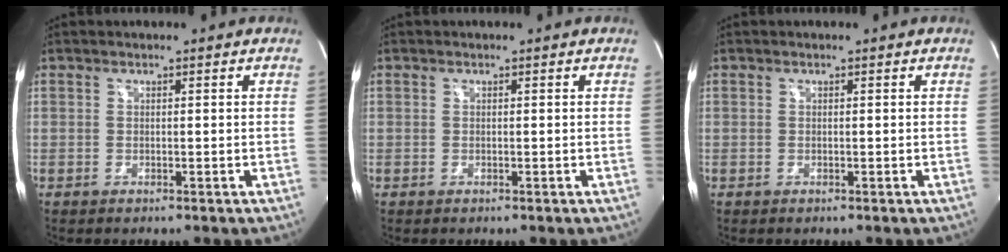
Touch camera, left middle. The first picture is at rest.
{"total": 0.0}
{"total": 0.0}